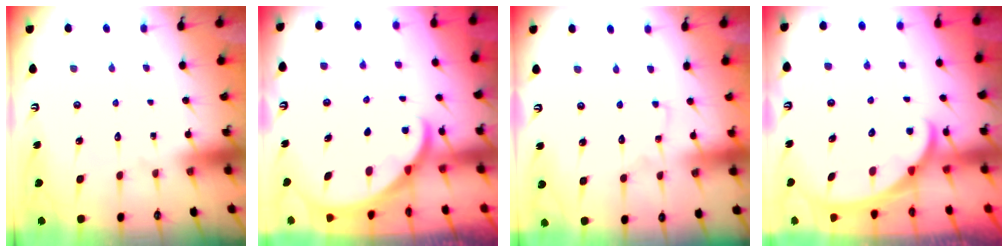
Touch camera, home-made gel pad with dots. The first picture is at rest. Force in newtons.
{"total": 1.8, "press": 1.8, "slide": 0.2}
{"total": 2.4, "press": 2.4, "slide": 0.2}
{"total": 2.3, "press": 2.3, "slide": 0.3}